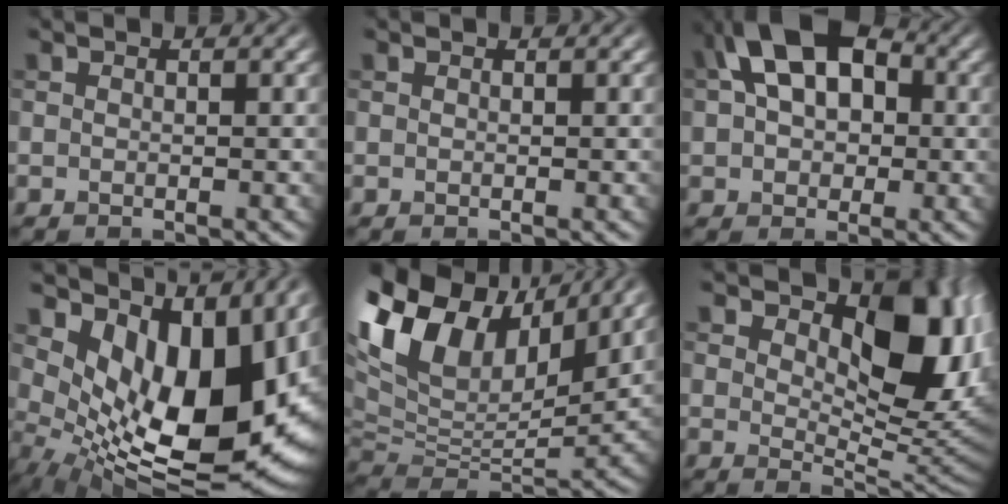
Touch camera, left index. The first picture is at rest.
{"total": 0.0}
{"total": 10.3, "force": [2.6, 6.7, 7.3], "torque": [-0.116, 0.030, 0.028]}
{"total": 14.7, "force": [4.0, 8.2, 11.5], "torque": [-0.188, -0.018, 0.088]}
{"total": 14.9, "force": [6.9, 8.9, 9.7], "torque": [-0.225, 0.030, 0.129]}
{"total": 9.9, "force": [3.1, 5.4, 7.7], "torque": [-0.114, -0.011, 0.048]}